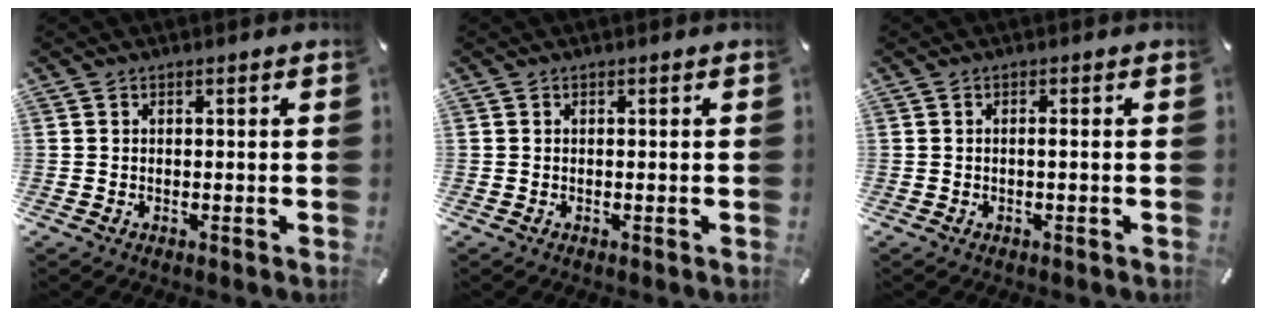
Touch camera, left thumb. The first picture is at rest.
{"total": 0.0}
{"total": 1.2, "force": [-0.2, 0.1, 1.2], "torque": [-0.023, 0.000, -0.004]}